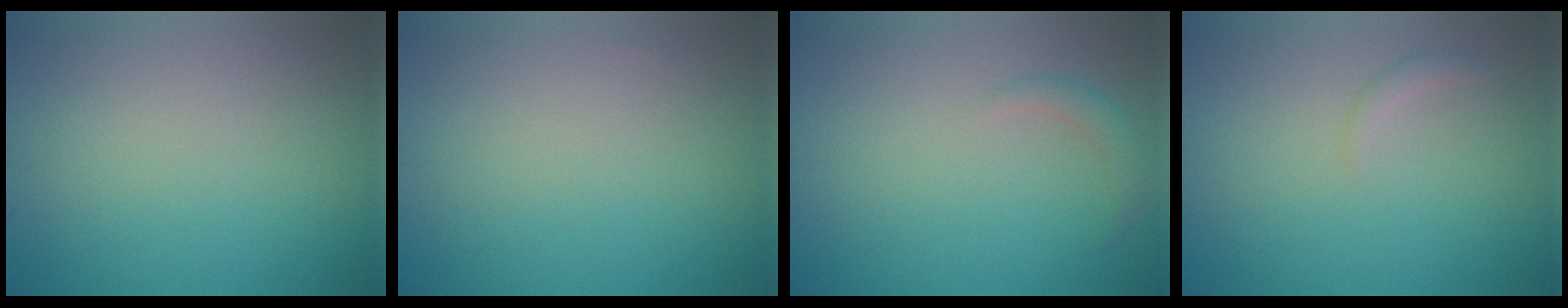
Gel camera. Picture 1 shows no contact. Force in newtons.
{"total": 0.0}
{"total": 1.5, "press": 1.5, "slide": 0.1}
{"total": 0.8, "press": 0.8, "slide": 0.0}